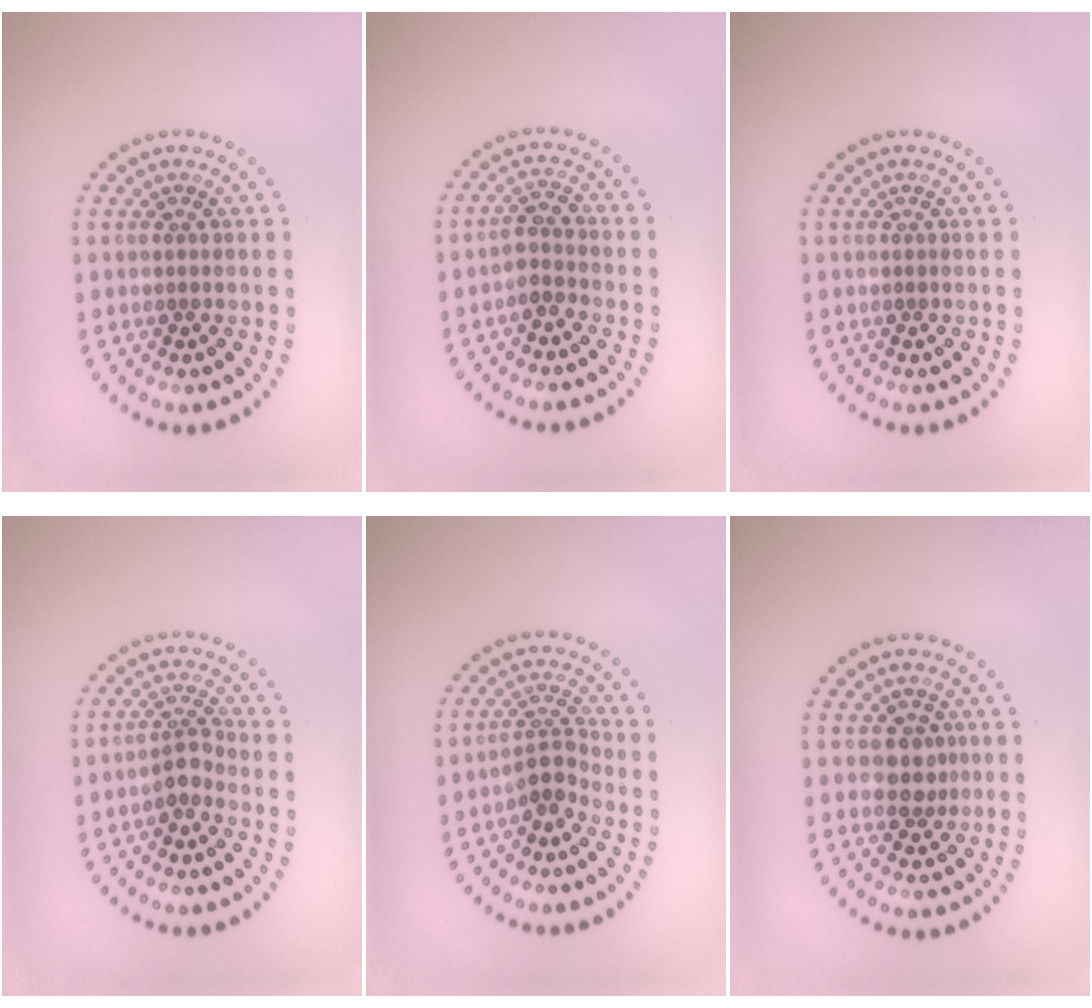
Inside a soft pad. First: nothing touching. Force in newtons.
{"total": 1.9, "press": 1.6, "slide": 1.0}
{"total": 0.0}
{"total": 2.1, "press": 1.7, "slide": 1.3}
{"total": 2.5, "press": 1.7, "slide": 1.8}
{"total": 2.0, "press": 1.8, "slide": 0.9}